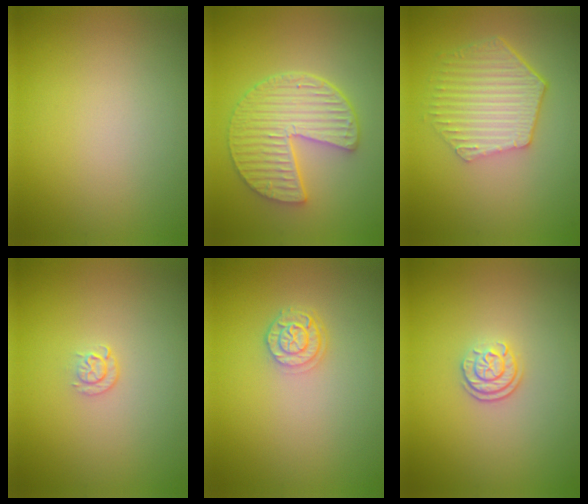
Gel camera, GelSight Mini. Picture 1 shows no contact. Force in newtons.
{"total": 5.7, "press": 4.6, "slide": 3.3}
{"total": 5.9, "press": 4.5, "slide": 3.9}
{"total": 1.1, "press": 0.6, "slide": 0.9}
{"total": 2.5, "press": 2.0, "slide": 1.4}
{"total": 2.3, "press": 1.7, "slide": 1.5}